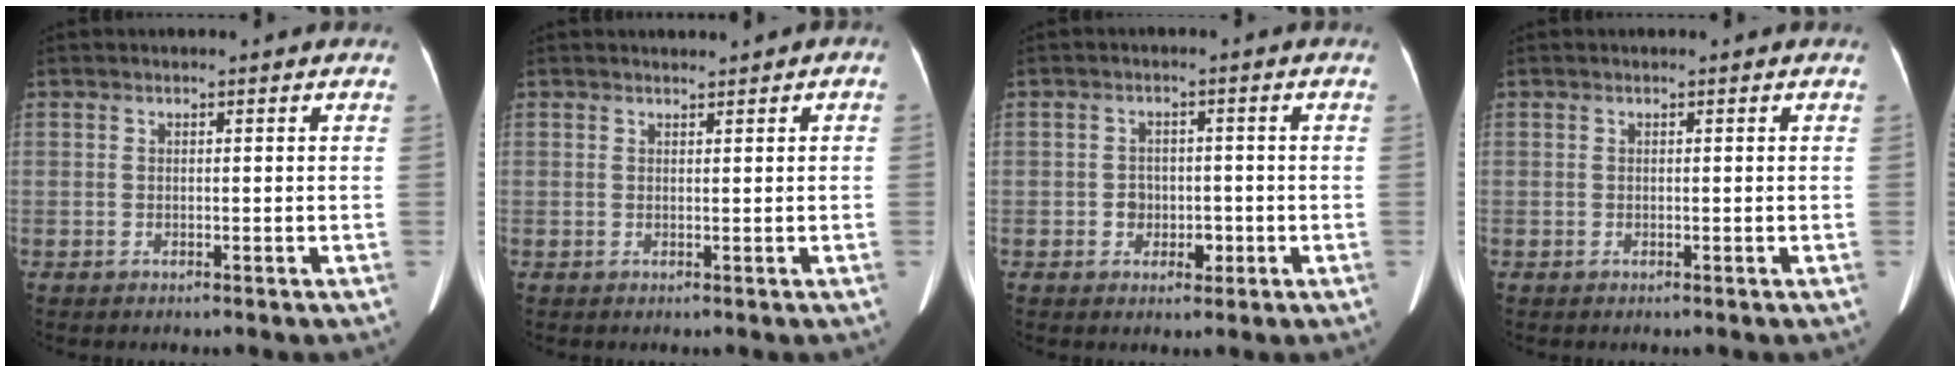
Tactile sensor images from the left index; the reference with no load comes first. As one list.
[{"total": 0.8, "force": [0.7, 0.2, 0.4], "torque": [-0.005, 0.010, 0.014]}, {"total": 2.9, "force": [-0.7, 2.4, 1.5], "torque": [-0.021, 0.005, -0.004]}, {"total": 0.0}]